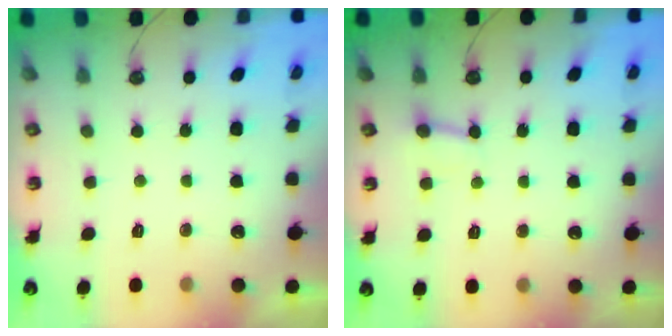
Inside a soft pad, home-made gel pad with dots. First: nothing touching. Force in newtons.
{"total": 3.0, "press": 2.9, "slide": 0.4}